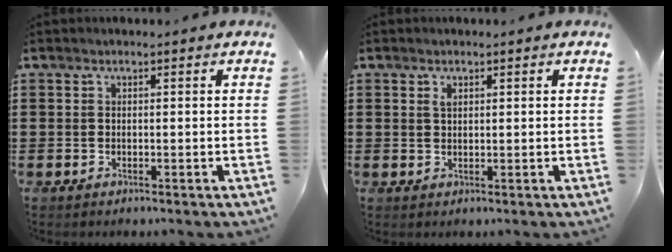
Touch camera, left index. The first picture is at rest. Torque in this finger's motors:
{"motor_torque": [0.75, -0.88, 0.18, 0.04]}